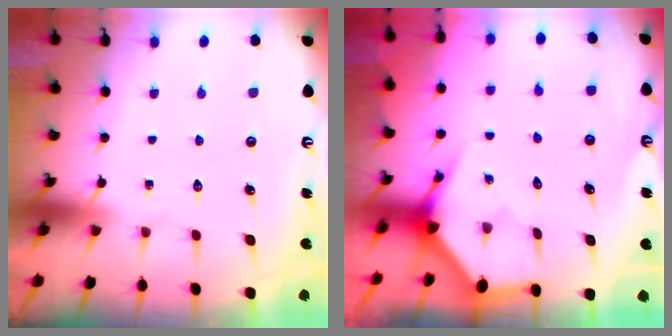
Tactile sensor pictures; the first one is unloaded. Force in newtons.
{"total": 3.6, "press": 3.6, "slide": 0.2}